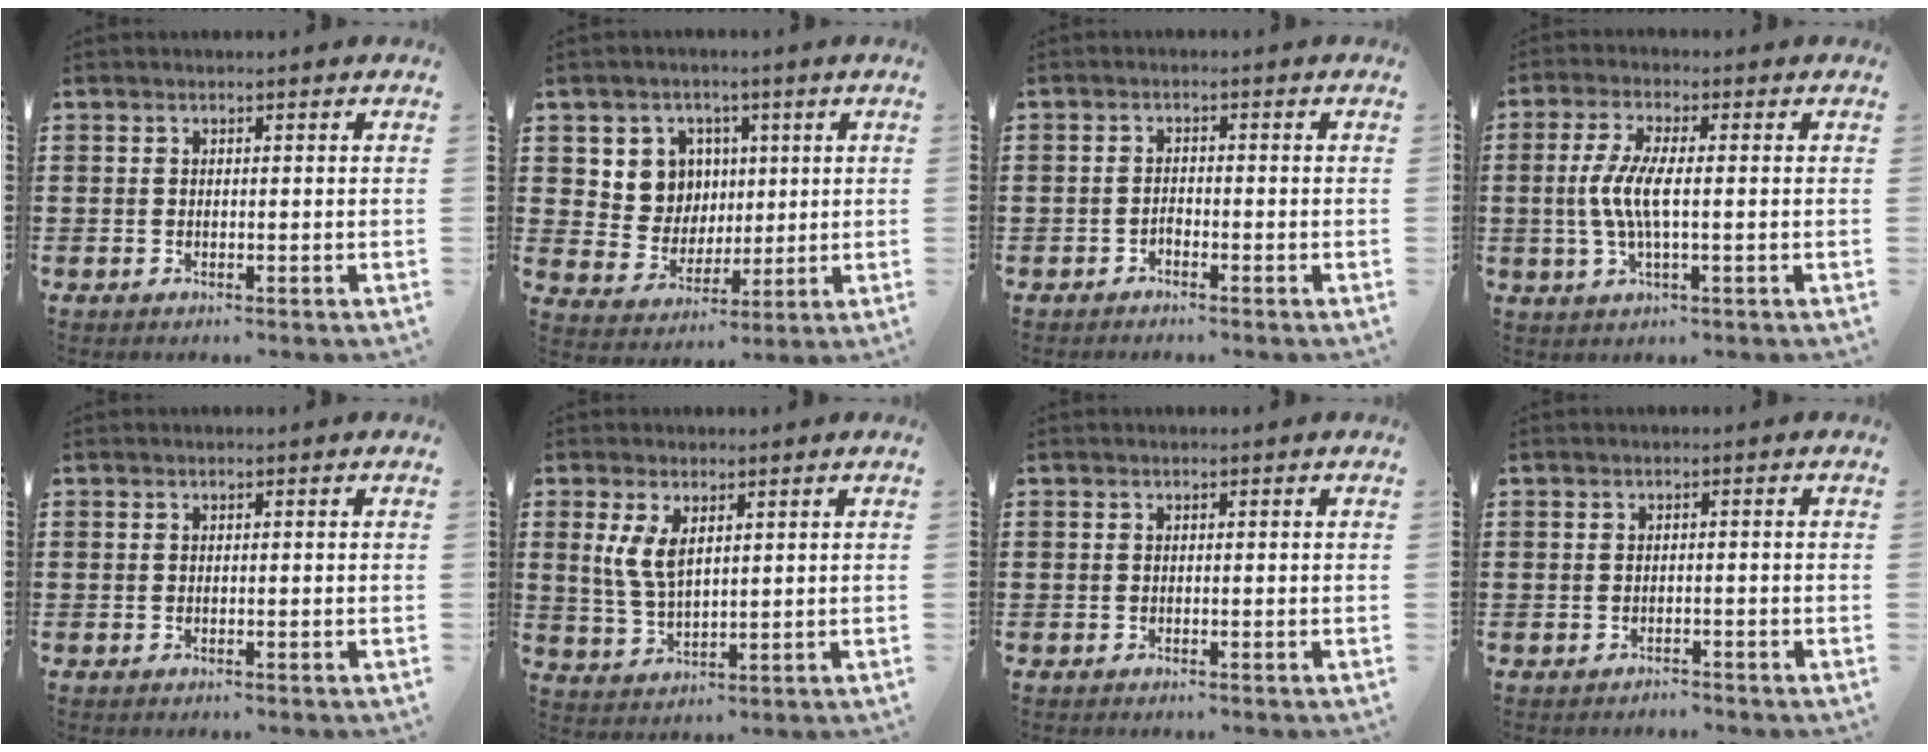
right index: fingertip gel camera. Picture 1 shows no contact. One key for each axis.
{"total": 7.5, "fx": 2.5, "fy": 6.8, "fz": 2.1, "tx": -0.069, "ty": 0.007, "tz": 0.048}
{"total": 1.2, "fx": -1.0, "fy": 0.5, "fz": 0.3, "tx": -0.010, "ty": -0.001, "tz": -0.020}
{"total": 6.0, "fx": -0.6, "fy": 1.3, "fz": 5.8, "tx": -0.132, "ty": -0.008, "tz": -0.022}
{"total": 0.0}
{"total": 5.3, "fx": 2.0, "fy": 2.6, "fz": 4.2, "tx": -0.097, "ty": 0.003, "tz": 0.033}
{"total": 0.0}
{"total": 0.9, "fx": -0.9, "fy": 0.2, "fz": -0.1, "tx": -0.001, "ty": 0.005, "tz": -0.021}